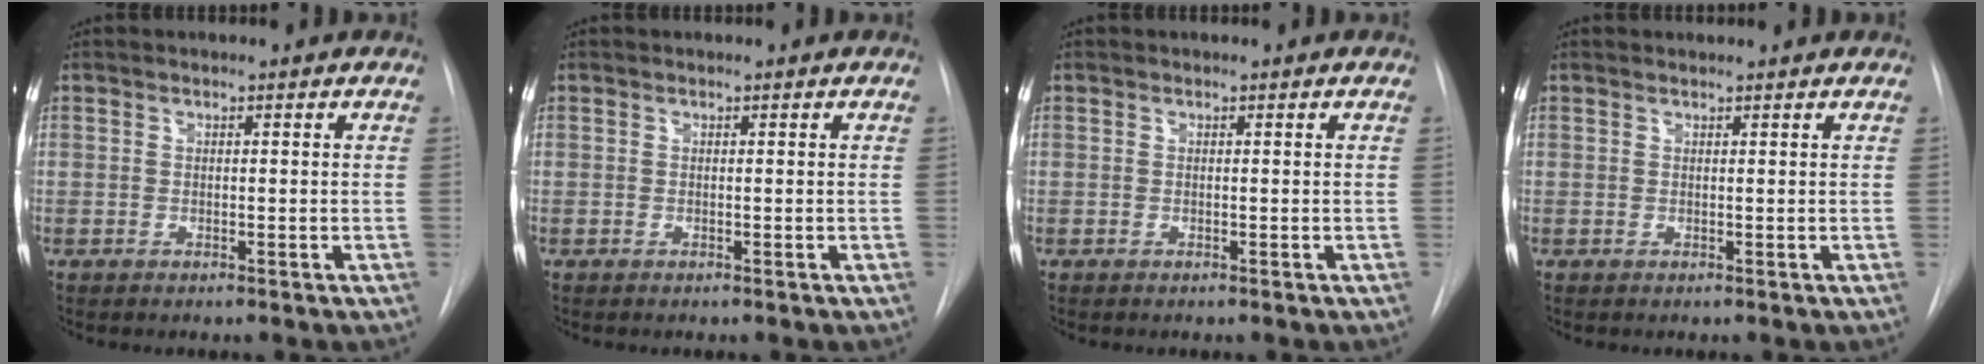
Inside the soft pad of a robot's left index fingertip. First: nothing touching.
{"total": 0.0}
{"total": 0.0}
{"total": 0.0}